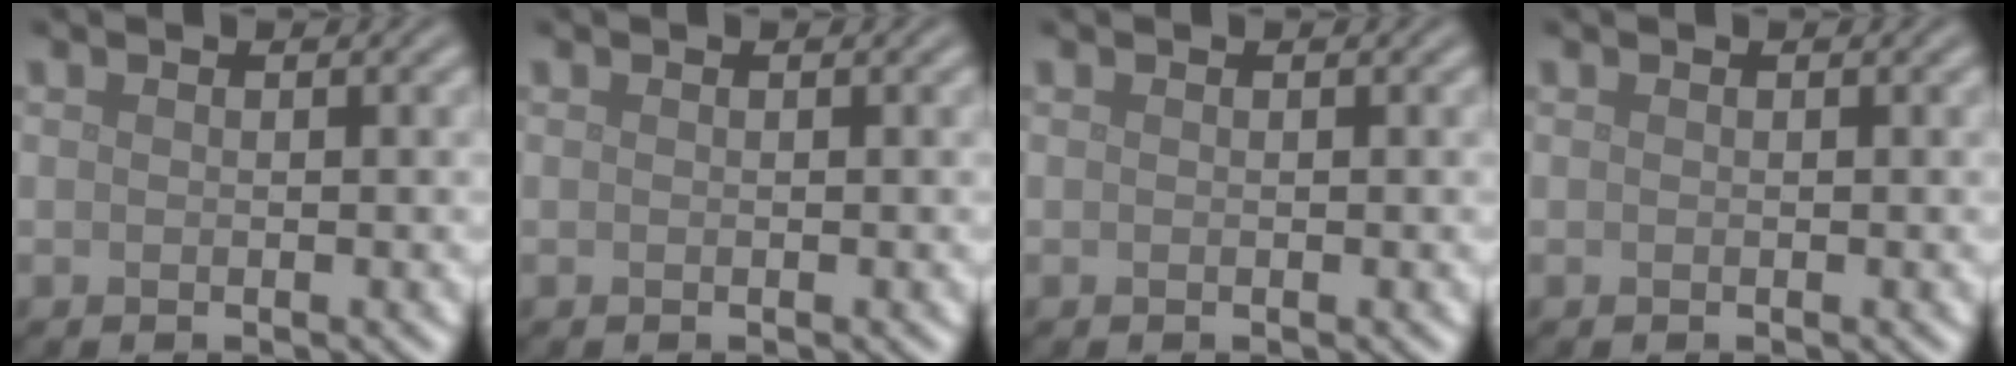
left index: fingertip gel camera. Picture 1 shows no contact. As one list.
[{"total": 0.0}, {"total": 0.0}, {"total": 0.0}]